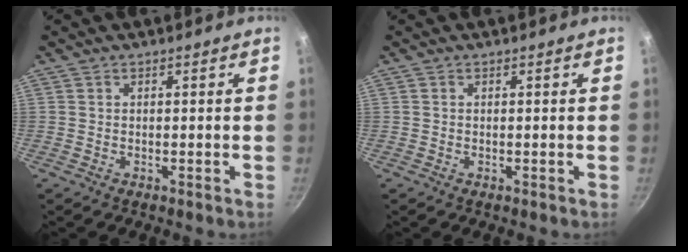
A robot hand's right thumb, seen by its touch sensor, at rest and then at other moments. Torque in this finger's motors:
{"motor_torque": [-0.65, -0.32, -0.14, -0.09, 0.05]}